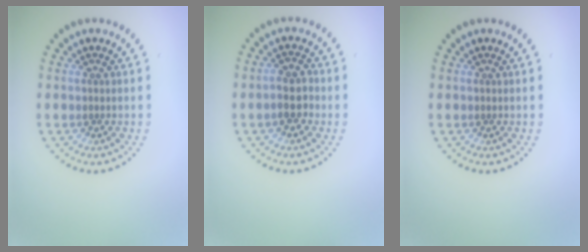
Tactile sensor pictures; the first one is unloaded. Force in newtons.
{"total": 2.4, "press": 2.3, "slide": 0.8}
{"total": 0.0}